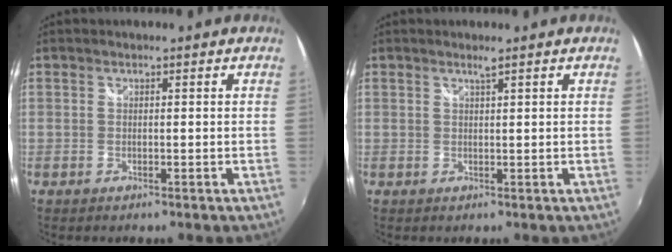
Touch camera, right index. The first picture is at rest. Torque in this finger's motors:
{"motor_torque": [0.22, 0.14, -0.02, 0.00]}